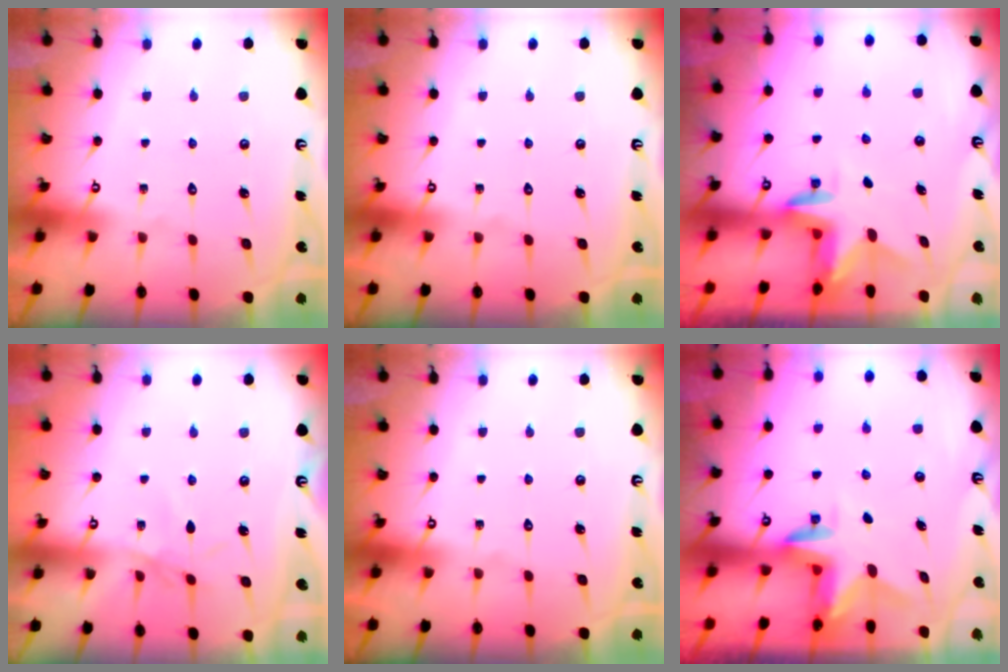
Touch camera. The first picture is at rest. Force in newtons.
{"total": 0.0}
{"total": 3.0, "press": 3.0, "slide": 0.2}
{"total": 2.3, "press": 2.3, "slide": 0.5}
{"total": 0.0}
{"total": 3.1, "press": 3.0, "slide": 0.3}